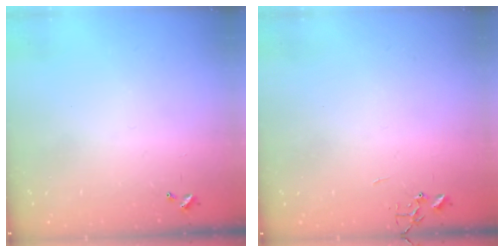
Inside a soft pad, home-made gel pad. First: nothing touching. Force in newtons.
{"total": 0.0}